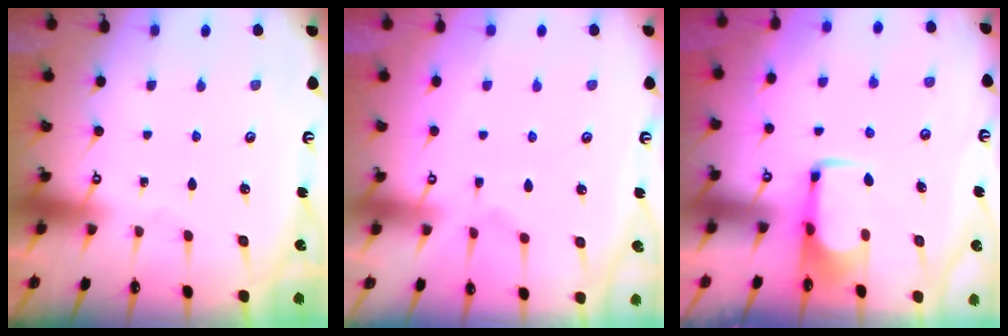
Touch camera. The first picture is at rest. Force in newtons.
{"total": 1.1, "press": 0.3, "slide": 1.0}
{"total": 2.0, "press": 1.9, "slide": 0.4}